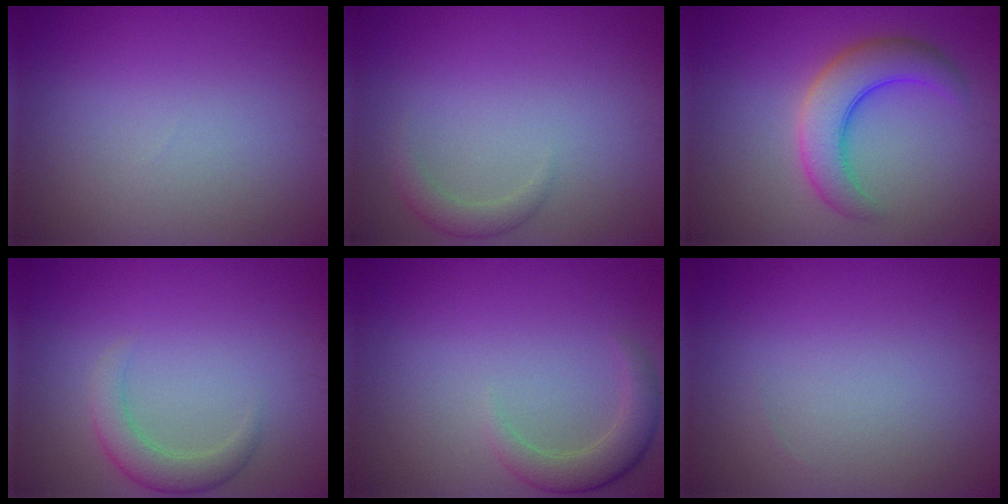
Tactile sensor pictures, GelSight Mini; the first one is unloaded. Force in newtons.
{"total": 1.5, "press": 1.5, "slide": 0.2}
{"total": 5.4, "press": 5.4, "slide": 0.2}
{"total": 2.6, "press": 2.6, "slide": 0.1}
{"total": 2.8, "press": 2.7, "slide": 0.4}
{"total": 0.0}